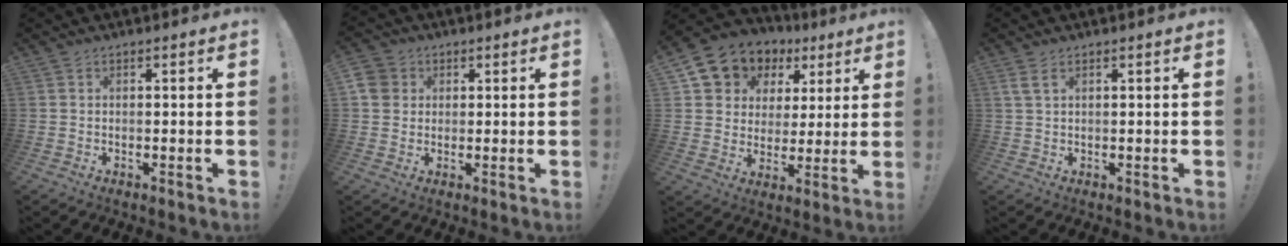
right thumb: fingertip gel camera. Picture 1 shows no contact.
{"total": 5.9, "force": [1.7, 5.3, 1.9], "torque": [-0.035, 0.001, 0.032]}
{"total": 9.8, "force": [4.9, 8.1, 2.6], "torque": [-0.051, -0.036, 0.101]}
{"total": 2.8, "force": [1.4, 1.0, 2.2], "torque": [-0.048, 0.002, 0.028]}